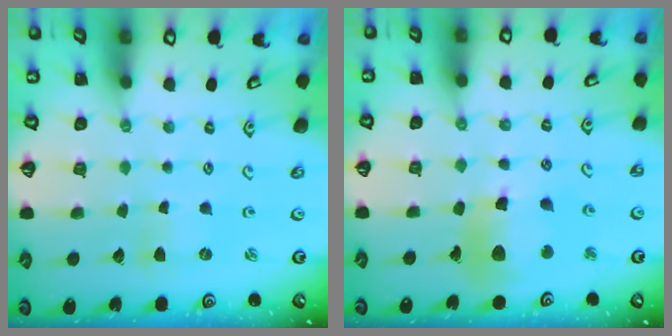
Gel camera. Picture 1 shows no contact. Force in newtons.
{"total": 12.6, "press": 12.5, "slide": 1.6}